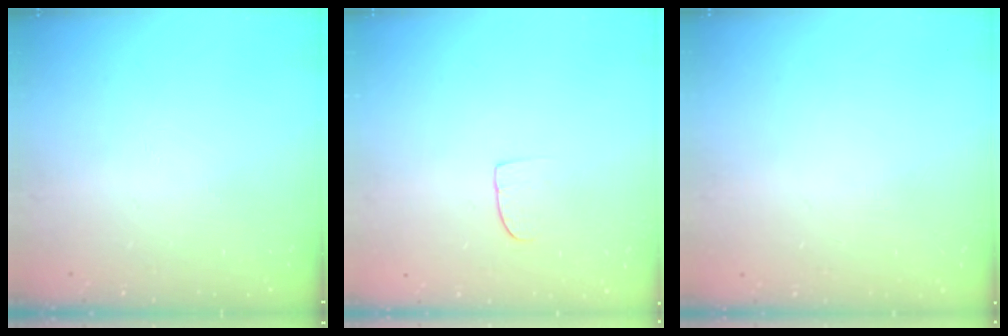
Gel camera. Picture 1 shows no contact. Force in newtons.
{"total": 5.6, "press": 5.5, "slide": 0.5}
{"total": 0.0}